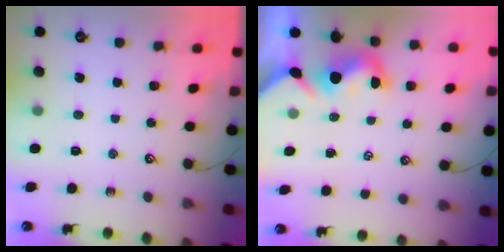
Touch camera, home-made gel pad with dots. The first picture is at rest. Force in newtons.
{"total": 1.5, "press": 1.2, "slide": 0.9}